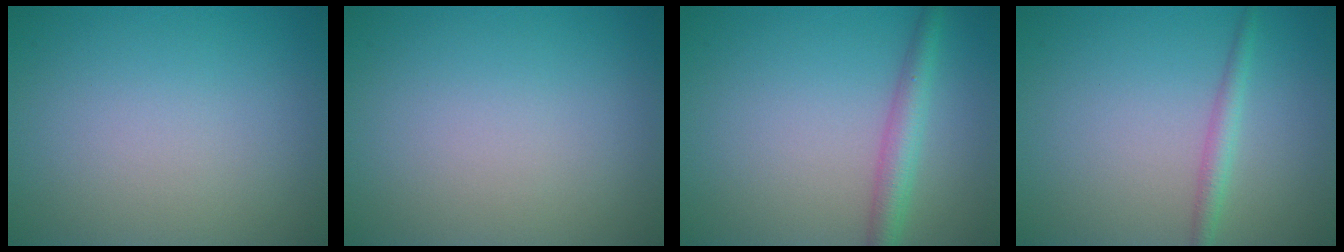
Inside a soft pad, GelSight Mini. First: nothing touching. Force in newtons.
{"total": 0.0}
{"total": 3.0, "press": 3.0, "slide": 0.1}
{"total": 1.8, "press": 1.8, "slide": 0.0}